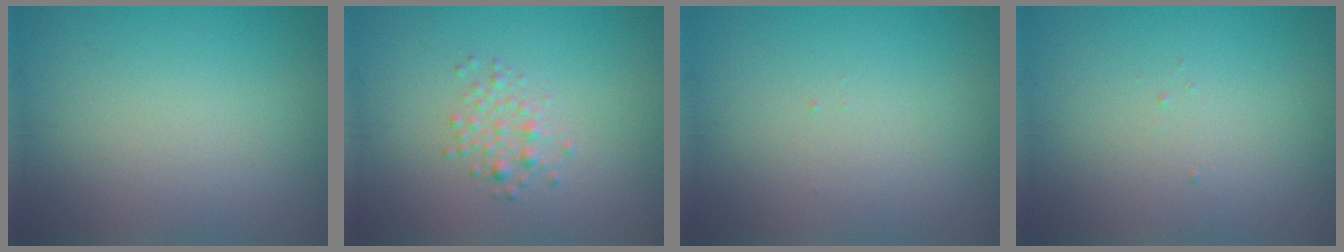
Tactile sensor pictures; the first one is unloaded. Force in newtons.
{"total": 1.7, "press": 1.7, "slide": 0.1}
{"total": 0.0}
{"total": 0.0}